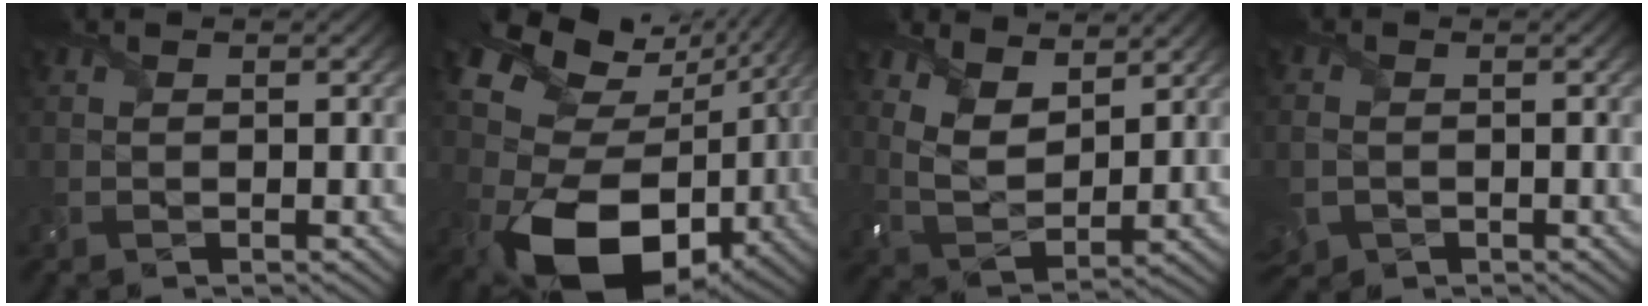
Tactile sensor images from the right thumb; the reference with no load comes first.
{"total": 18.2, "force": [0.3, 12.9, 12.8], "torque": [-0.238, -0.044, 0.047]}
{"total": 7.4, "force": [4.8, 3.5, 4.3], "torque": [-0.105, -0.006, 0.093]}
{"total": 3.9, "force": [-1.3, 3.2, 1.9], "torque": [-0.060, -0.017, -0.025]}